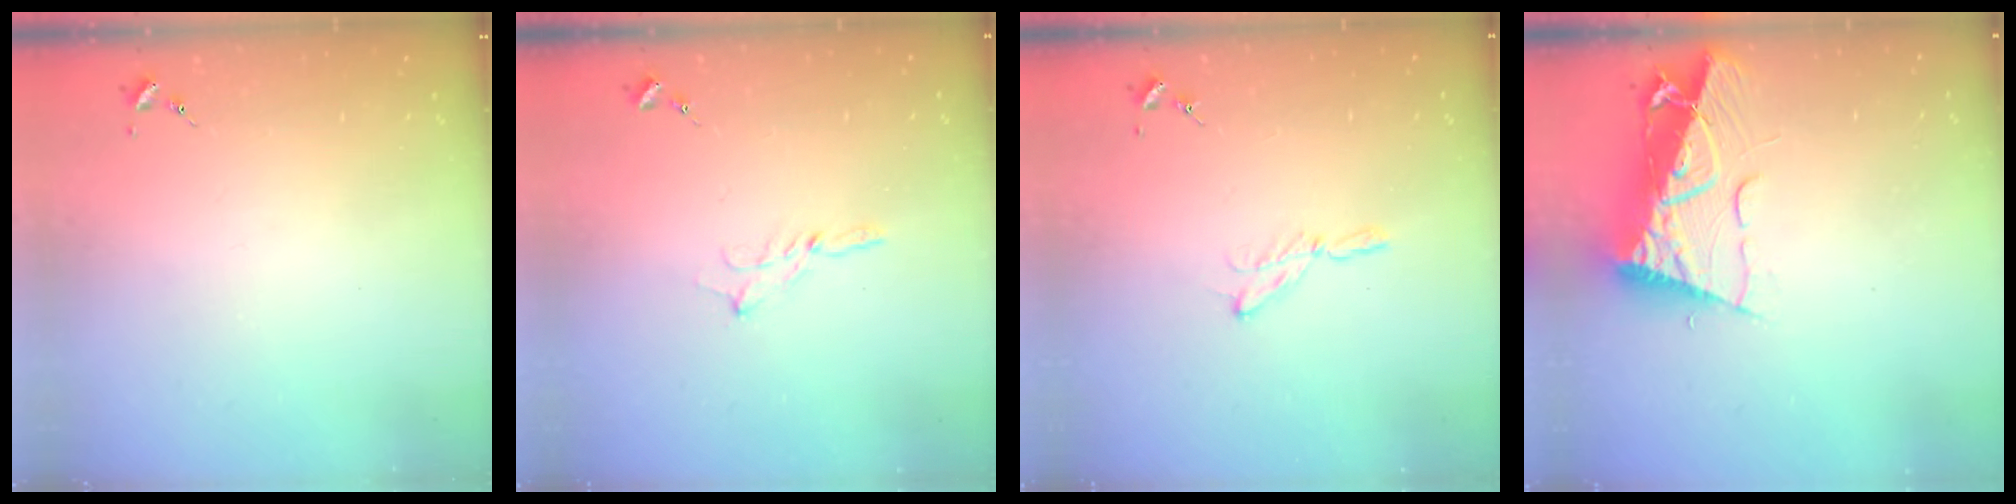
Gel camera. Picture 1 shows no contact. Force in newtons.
{"total": 2.5, "press": 2.5, "slide": 0.2}
{"total": 5.3, "press": 5.2, "slide": 0.6}
{"total": 13.6, "press": 13.6, "slide": 1.1}